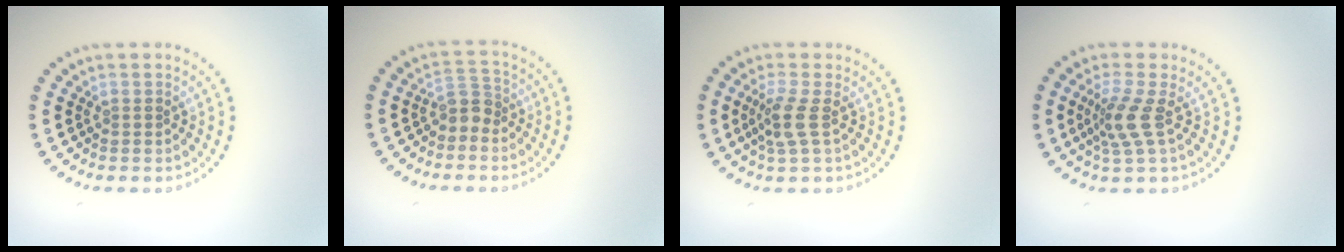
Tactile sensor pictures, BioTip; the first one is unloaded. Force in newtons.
{"total": 2.1, "press": 1.7, "slide": 1.2}
{"total": 2.4, "press": 2.0, "slide": 1.4}
{"total": 2.9, "press": 2.1, "slide": 2.0}